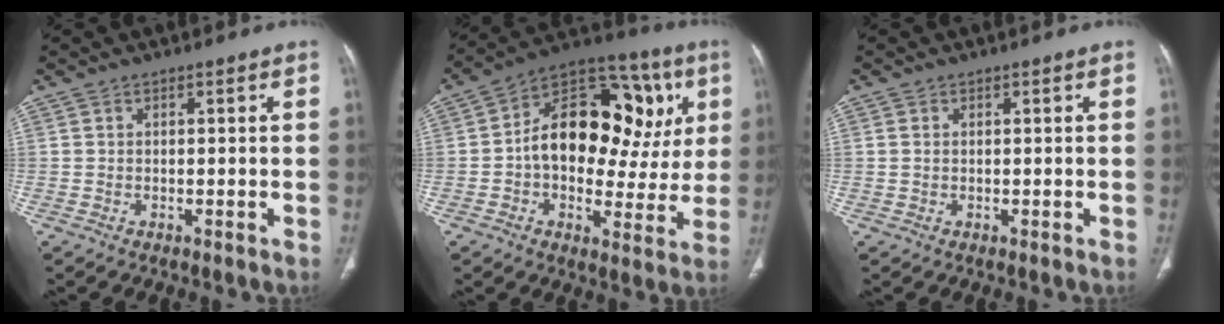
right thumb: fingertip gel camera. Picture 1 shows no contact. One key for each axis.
{"total": 22.8, "fx": 3.5, "fy": 14.0, "fz": 17.6, "tx": -0.211, "ty": 0.031, "tz": 0.045}
{"total": 0.9, "fx": 0.2, "fy": 0.6, "fz": 0.6, "tx": -0.017, "ty": 0.002, "tz": 0.006}